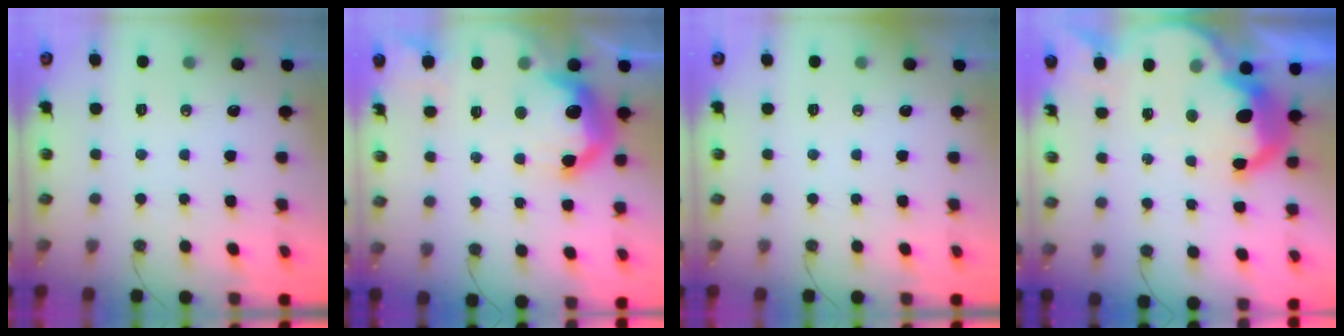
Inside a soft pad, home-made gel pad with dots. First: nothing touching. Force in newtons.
{"total": 15.3, "press": 15.3, "slide": 0.7}
{"total": 0.0}
{"total": 13.7, "press": 13.6, "slide": 0.7}